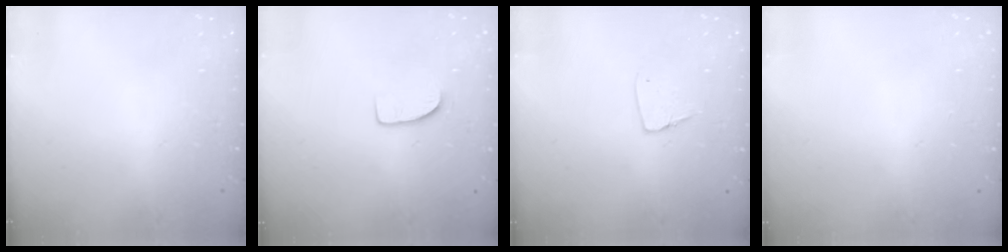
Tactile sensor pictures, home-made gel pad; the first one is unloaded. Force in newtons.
{"total": 5.8, "press": 5.8, "slide": 0.5}
{"total": 4.6, "press": 4.6, "slide": 0.4}
{"total": 0.7, "press": 0.6, "slide": 0.3}